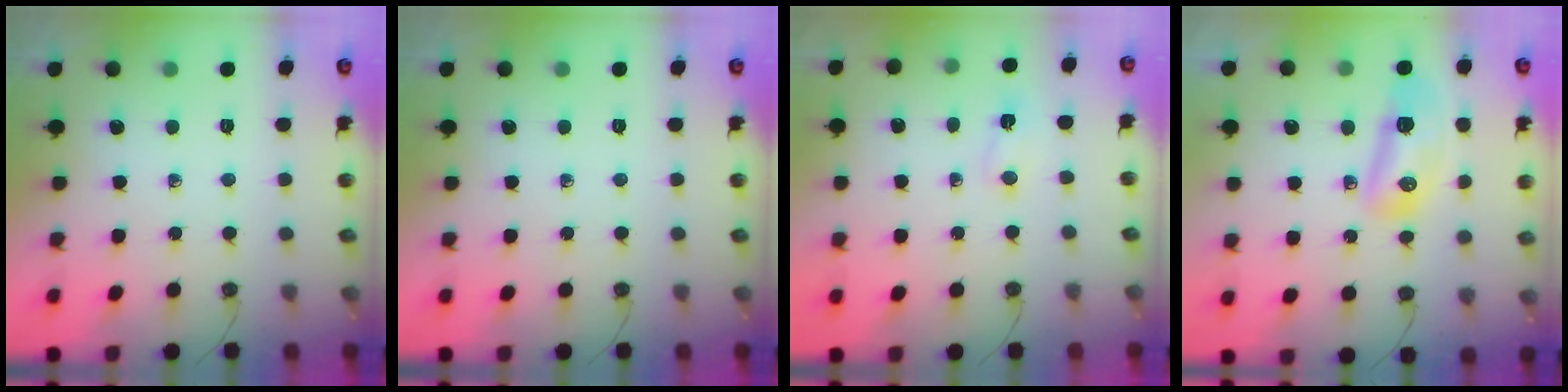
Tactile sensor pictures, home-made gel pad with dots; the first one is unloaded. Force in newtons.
{"total": 0.0}
{"total": 3.1, "press": 3.0, "slide": 0.8}
{"total": 20.0, "press": 14.4, "slide": 13.8}